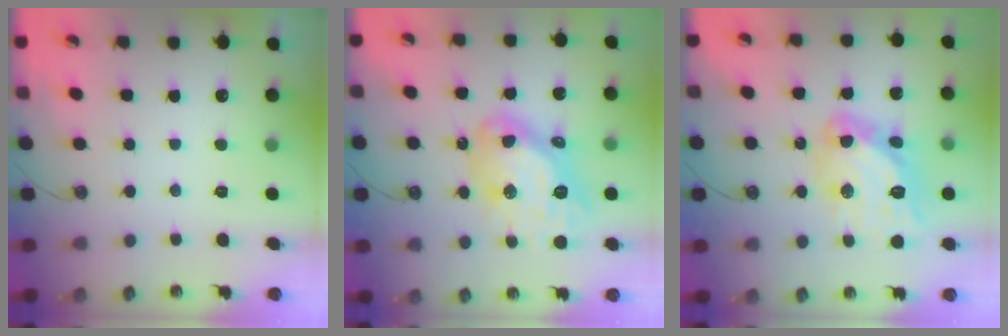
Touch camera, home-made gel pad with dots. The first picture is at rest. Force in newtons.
{"total": 18.4, "press": 18.3, "slide": 1.9}
{"total": 16.9, "press": 16.8, "slide": 2.0}